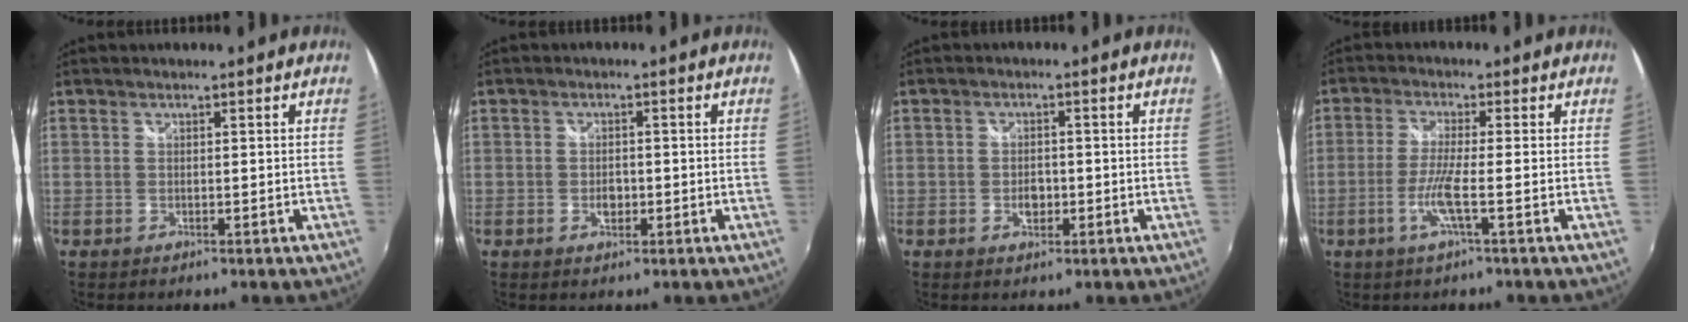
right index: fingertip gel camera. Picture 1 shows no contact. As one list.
[{"total": 2.5, "force": [-0.7, 1.6, 1.7], "torque": [-0.029, 0.000, -0.013]}, {"total": 2.9, "force": [-0.8, 1.9, 2.0], "torque": [-0.033, 0.000, -0.015]}, {"total": 5.4, "force": [-2.0, -0.6, 4.9], "torque": [-0.110, -0.007, -0.042]}]